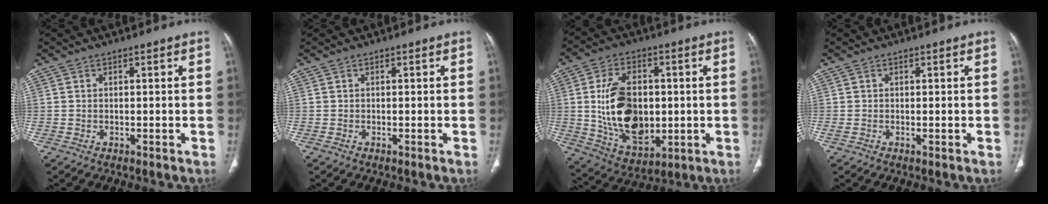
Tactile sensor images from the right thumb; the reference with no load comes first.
{"total": 0.0}
{"total": 17.5, "force": [0.1, 11.1, 13.6], "torque": [-0.212, -0.006, 0.020]}
{"total": 0.6, "force": [0.0, 0.2, 0.5], "torque": [-0.015, -0.004, 0.002]}